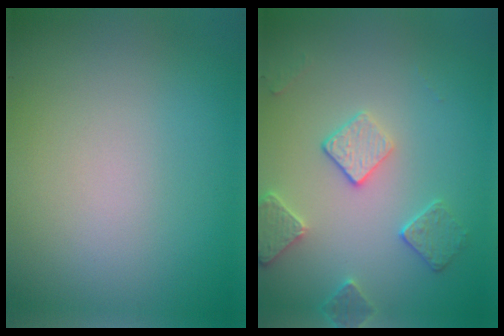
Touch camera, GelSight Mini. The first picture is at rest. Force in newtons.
{"total": 2.8, "press": 2.7, "slide": 0.6}